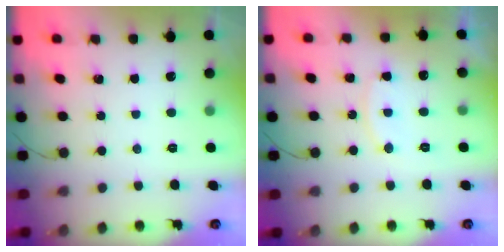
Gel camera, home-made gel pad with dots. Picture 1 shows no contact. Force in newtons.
{"total": 8.7, "press": 8.7, "slide": 0.2}